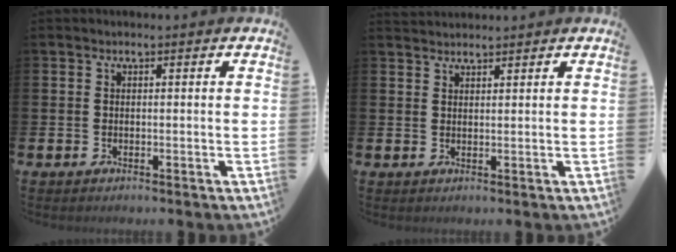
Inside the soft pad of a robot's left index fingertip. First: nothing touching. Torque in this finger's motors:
{"motor_torque": [-0.21, -0.47, 0.05, 0.02]}